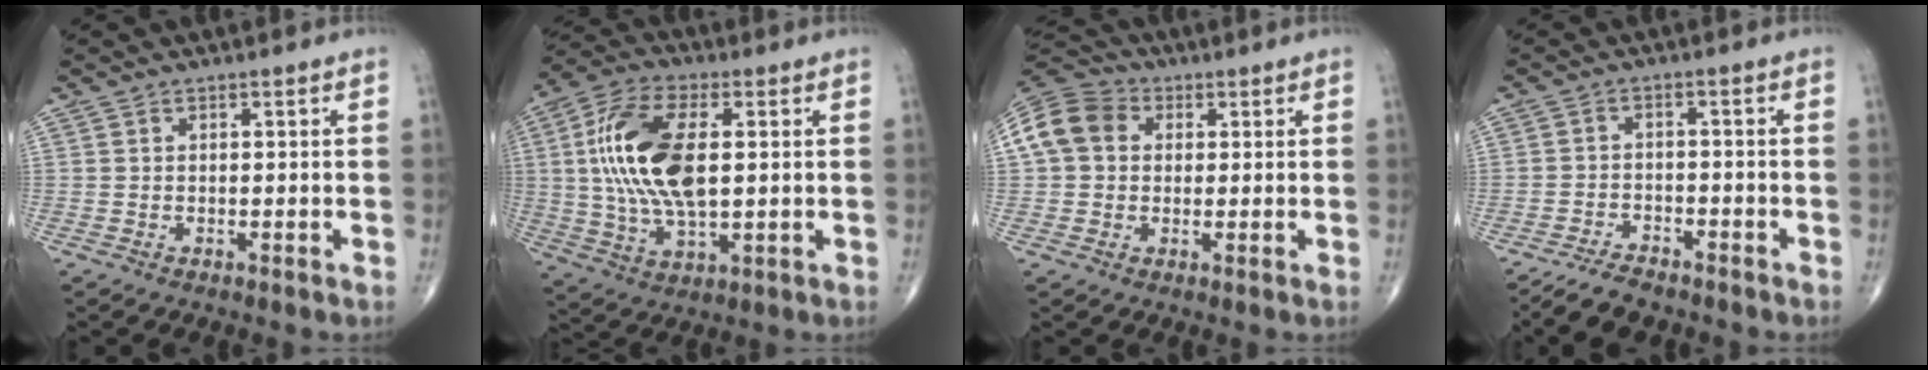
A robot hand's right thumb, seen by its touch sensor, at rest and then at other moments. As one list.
[{"total": 17.4, "force": [2.2, 8.5, 15.1], "torque": [-0.303, 0.003, 0.040]}, {"total": 11.3, "force": [2.4, 9.1, 6.2], "torque": [-0.119, 0.026, 0.034]}, {"total": 5.5, "force": [-4.8, 1.8, 1.9], "torque": [-0.042, 0.012, -0.089]}]